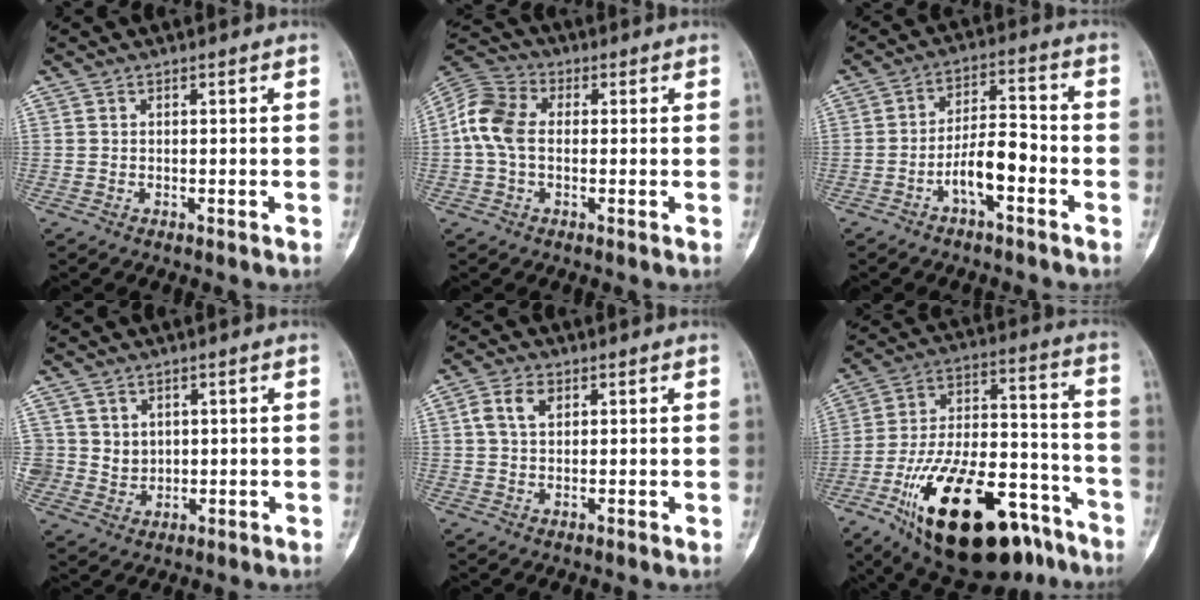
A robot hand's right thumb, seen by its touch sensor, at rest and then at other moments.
{"total": 9.2, "force": [0.1, 6.3, 6.6], "torque": [-0.139, 0.028, -0.007]}
{"total": 8.1, "force": [-3.4, 3.2, 6.6], "torque": [-0.109, 0.040, -0.063]}
{"total": 4.9, "force": [1.6, 4.5, 0.8], "torque": [0.011, -0.009, 0.037]}
{"total": 4.6, "force": [1.4, 3.0, 3.3], "torque": [-0.064, 0.005, 0.026]}
{"total": 30.2, "force": [-16.9, 13.3, 21.2], "torque": [-0.350, 0.073, -0.270]}